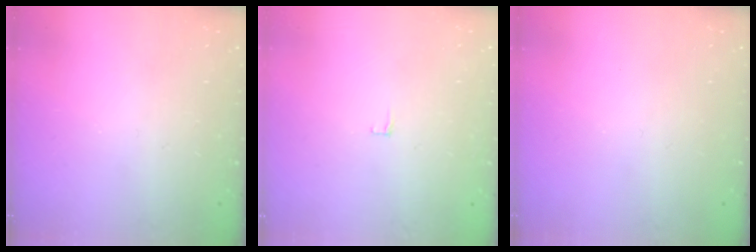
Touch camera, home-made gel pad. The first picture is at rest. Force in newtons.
{"total": 3.8, "press": 3.8, "slide": 0.3}
{"total": 0.0}